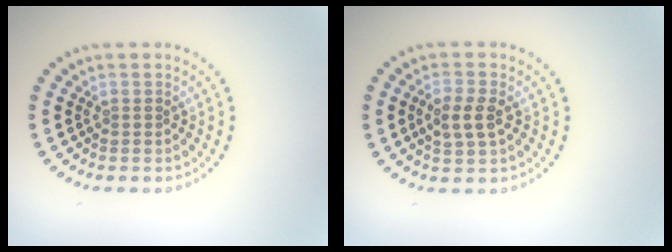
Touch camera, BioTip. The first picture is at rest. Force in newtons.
{"total": 2.6, "press": 2.6, "slide": 0.3}